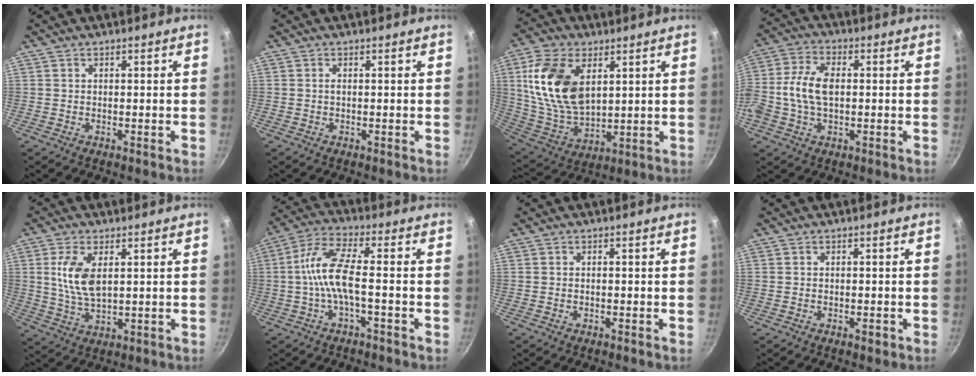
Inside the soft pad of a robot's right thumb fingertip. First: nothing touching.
{"total": 0.6, "force": [0.0, 0.3, 0.5], "torque": [-0.010, 0.002, -0.001]}
{"total": 18.0, "force": [5.1, 10.8, 13.4], "torque": [-0.241, -0.018, 0.109]}
{"total": 9.6, "force": [-0.1, 6.0, 7.5], "torque": [-0.152, 0.022, -0.014]}
{"total": 8.6, "force": [2.0, 4.3, 7.1], "torque": [-0.138, -0.010, 0.042]}
{"total": 9.2, "force": [-1.7, 2.7, 8.6], "torque": [-0.191, 0.029, -0.046]}
{"total": 0.5, "force": [-0.2, 0.3, 0.3], "torque": [-0.005, 0.003, -0.003]}
{"total": 1.2, "force": [-0.5, 0.6, 1.0], "torque": [-0.015, 0.002, -0.009]}